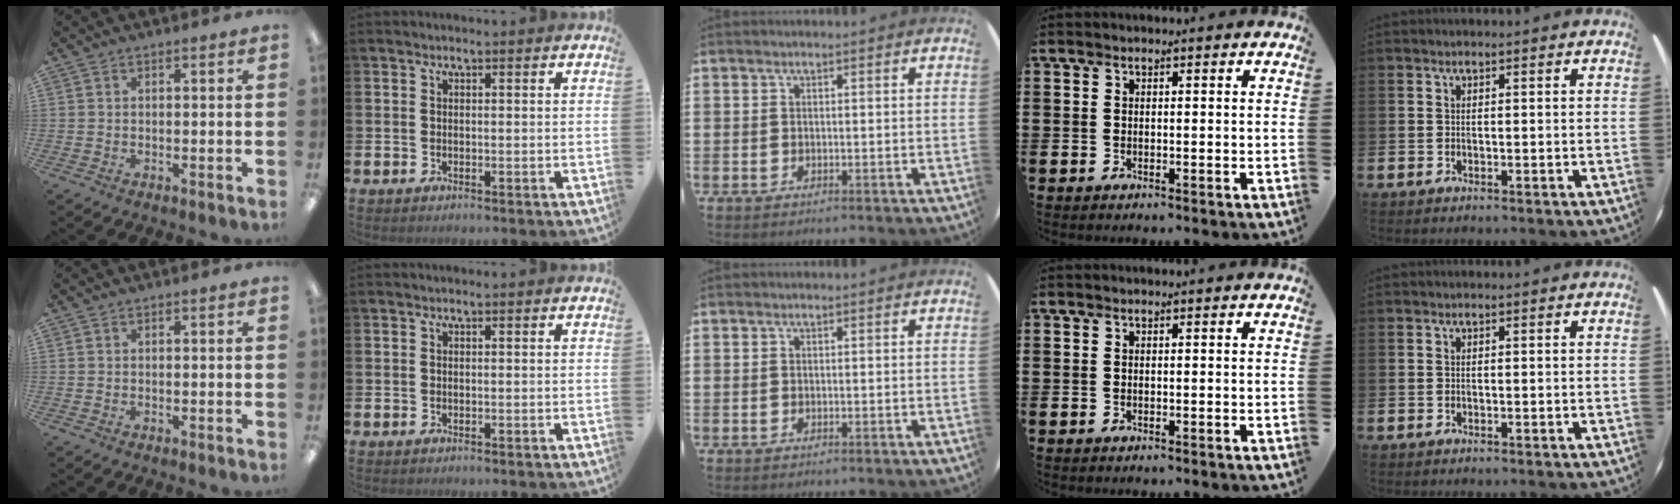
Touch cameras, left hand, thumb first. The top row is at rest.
{}